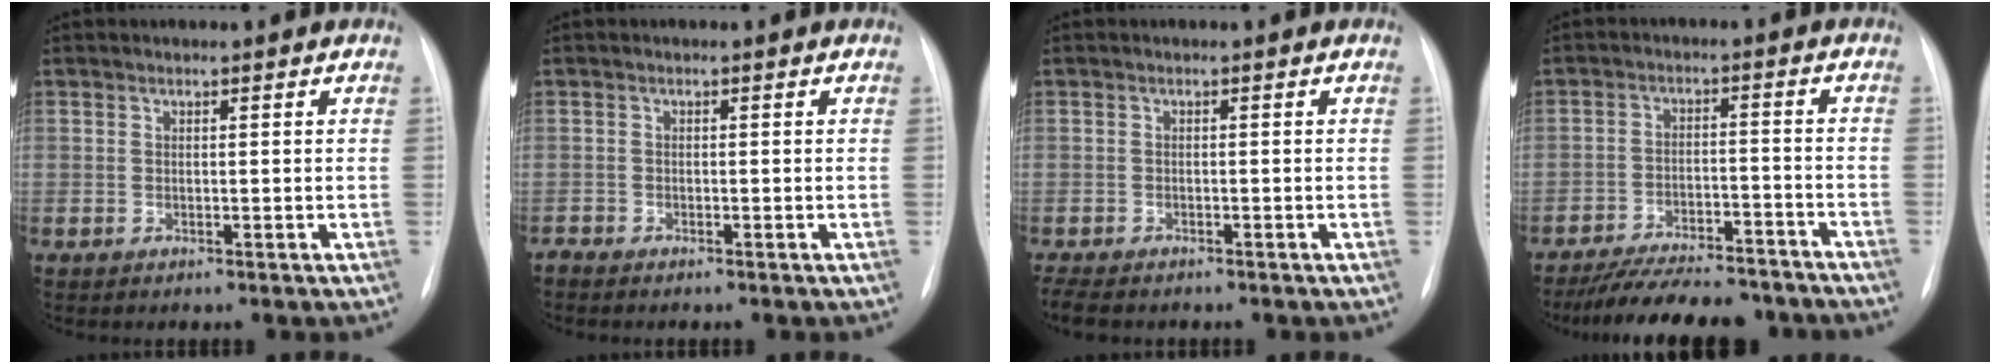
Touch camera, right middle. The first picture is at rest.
{"total": 0.7, "force": [-0.7, 0.1, 0.0], "torque": [0.002, -0.002, -0.011]}
{"total": 5.2, "force": [-4.3, 1.7, 2.4], "torque": [-0.041, -0.010, -0.063]}
{"total": 15.1, "force": [-13.5, 3.8, 5.8], "torque": [-0.093, 0.009, -0.192]}